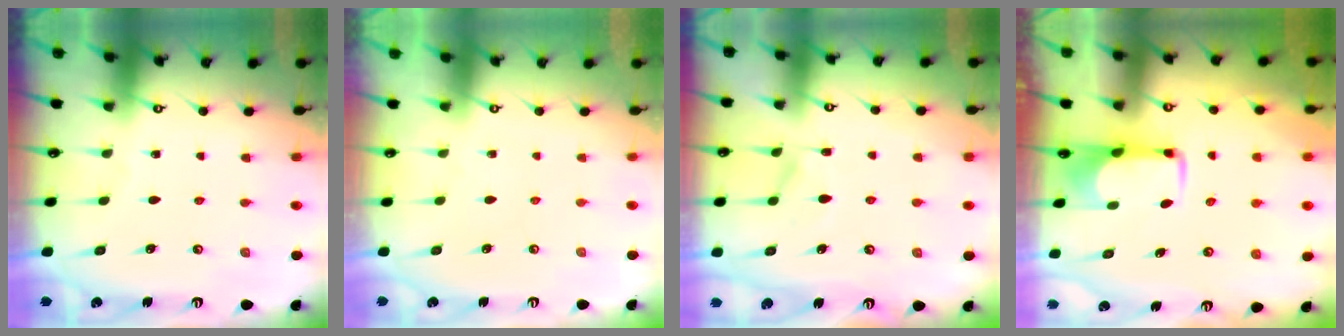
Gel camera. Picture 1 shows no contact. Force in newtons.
{"total": 1.5, "press": 1.4, "slide": 0.6}
{"total": 6.6, "press": 6.5, "slide": 0.6}
{"total": 1.9, "press": 1.9, "slide": 0.5}